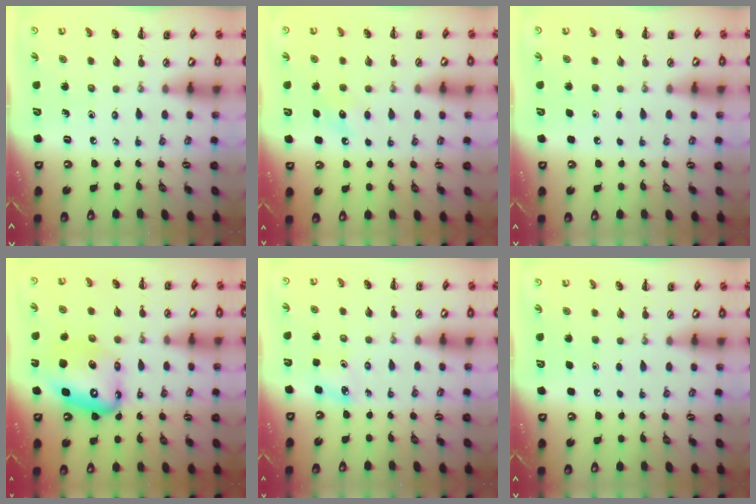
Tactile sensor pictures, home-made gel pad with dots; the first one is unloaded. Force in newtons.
{"total": 5.2, "press": 5.0, "slide": 1.4}
{"total": 1.5, "press": 1.5, "slide": 0.1}
{"total": 11.5, "press": 11.1, "slide": 2.9}
{"total": 4.4, "press": 4.3, "slide": 1.2}
{"total": 1.8, "press": 1.8, "slide": 0.1}